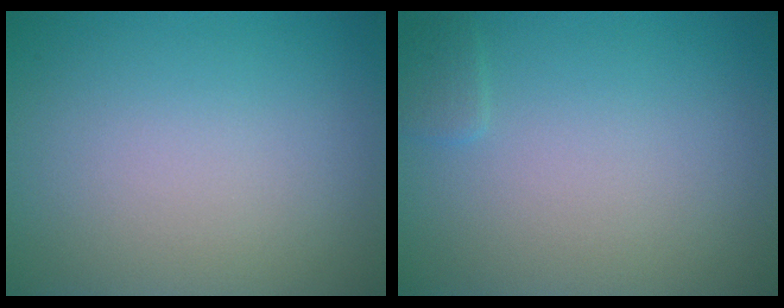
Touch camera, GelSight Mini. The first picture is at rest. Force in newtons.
{"total": 0.9, "press": 0.9, "slide": 0.0}